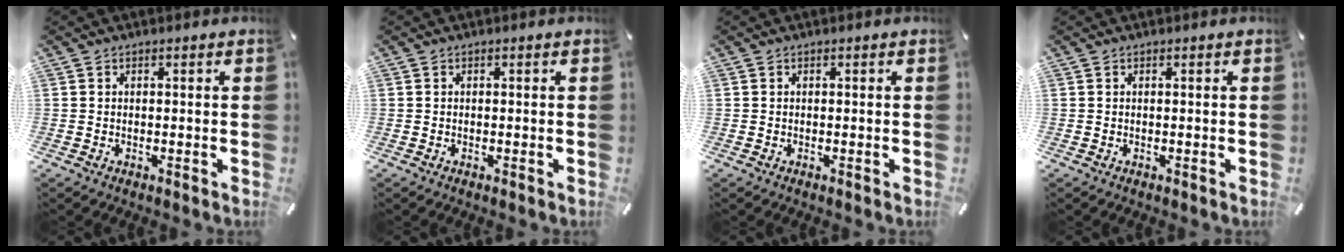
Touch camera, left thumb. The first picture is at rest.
{"total": 0.0}
{"total": 0.0}
{"total": 0.0}